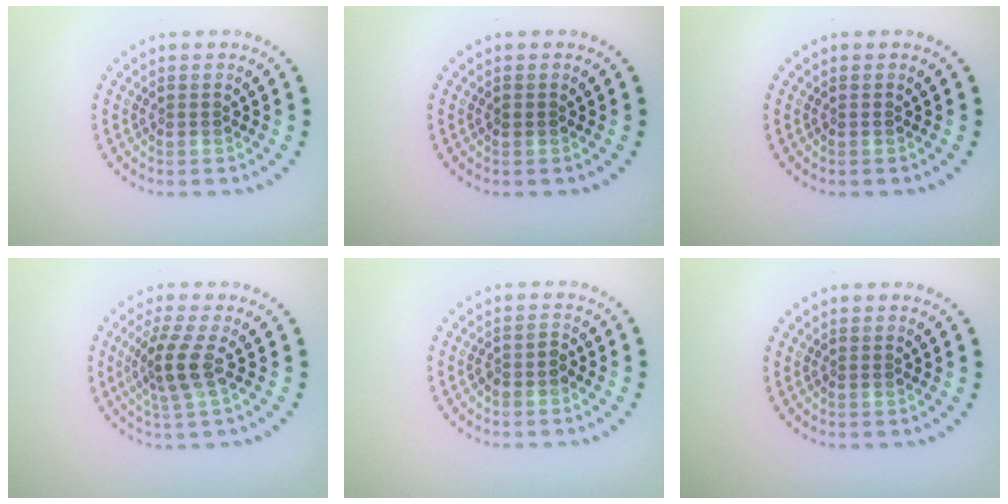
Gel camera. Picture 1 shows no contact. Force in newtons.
{"total": 0.5, "press": 0.5, "slide": 0.2}
{"total": 0.0}
{"total": 3.0, "press": 2.3, "slide": 1.8}
{"total": 1.2, "press": 1.0, "slide": 0.6}
{"total": 0.0}